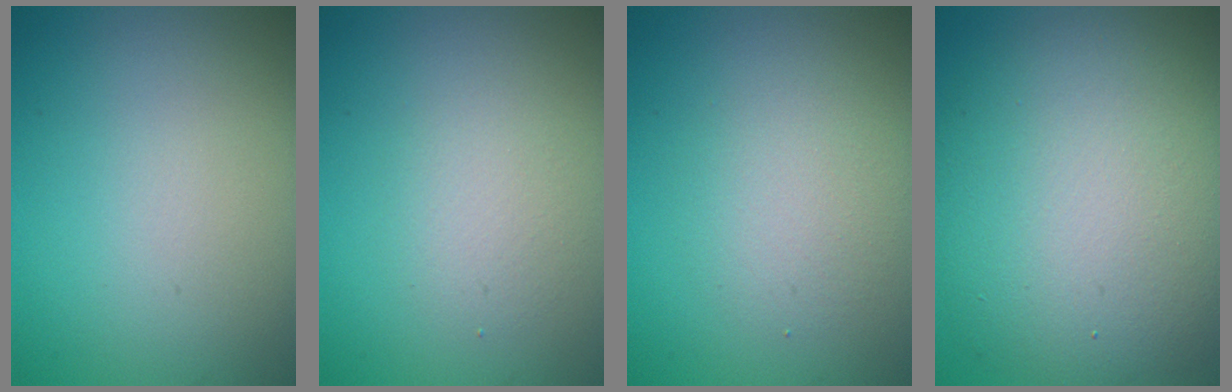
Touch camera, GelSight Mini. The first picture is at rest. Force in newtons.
{"total": 1.9, "press": 1.9, "slide": 0.1}
{"total": 2.5, "press": 2.5, "slide": 0.2}
{"total": 11.5, "press": 11.4, "slide": 0.8}